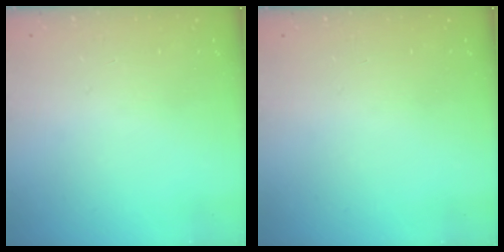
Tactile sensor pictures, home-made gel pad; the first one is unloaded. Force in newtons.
{"total": 0.0}